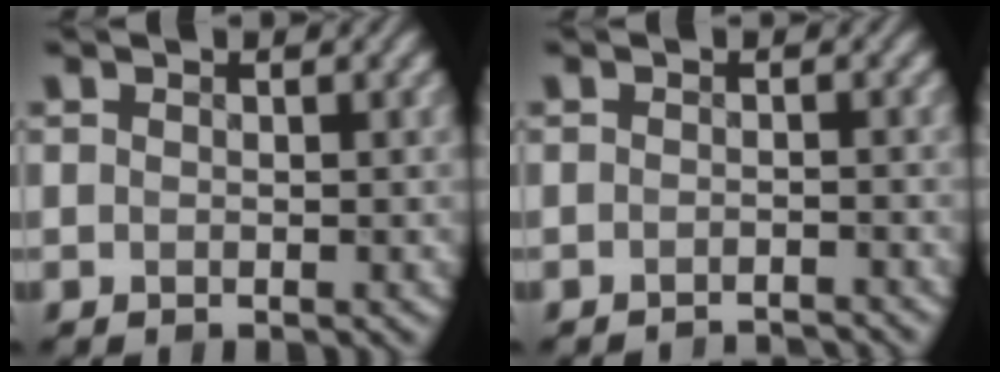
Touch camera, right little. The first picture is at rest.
{"total": 2.4, "force": [-2.4, 0.0, 0.3], "torque": [-0.002, -0.001, -0.034]}